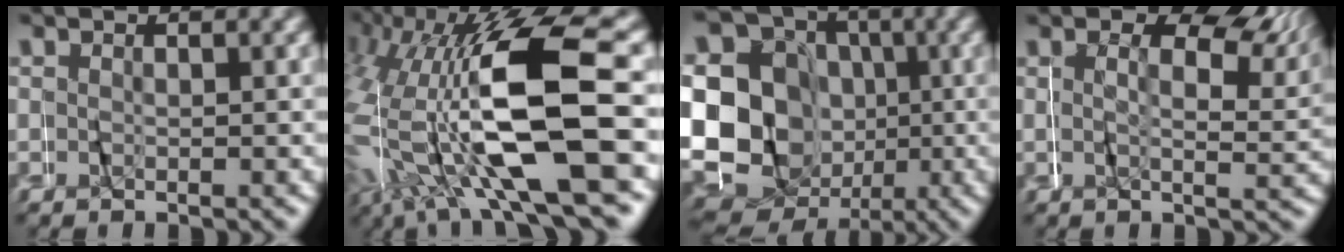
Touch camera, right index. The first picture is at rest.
{"total": 13.3, "force": [0.5, 6.5, 11.6], "torque": [-0.220, 0.013, 0.009]}
{"total": 16.2, "force": [-0.3, 14.1, 7.8], "torque": [-0.166, -0.029, -0.011]}
{"total": 4.7, "force": [1.9, 1.2, 4.1], "torque": [-0.049, 0.014, 0.018]}